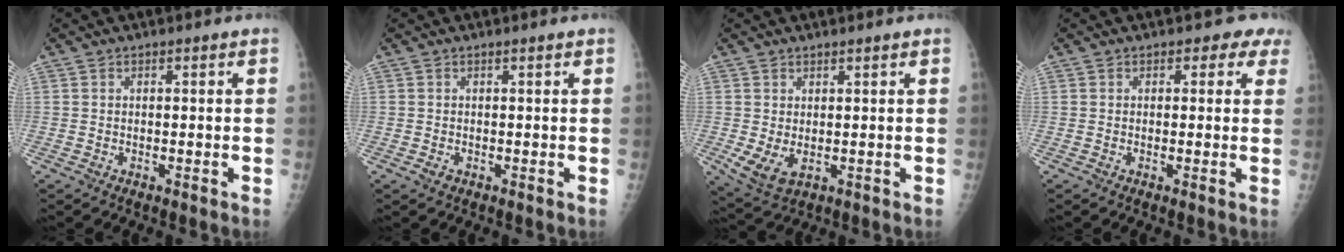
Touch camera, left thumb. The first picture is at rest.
{"total": 1.0, "force": [0.0, 0.6, 0.8], "torque": [-0.013, 0.006, 0.004]}
{"total": 5.2, "force": [0.4, 2.7, 4.5], "torque": [-0.083, -0.008, 0.022]}
{"total": 2.5, "force": [1.5, 1.8, 1.0], "torque": [0.015, -0.006, 0.005]}